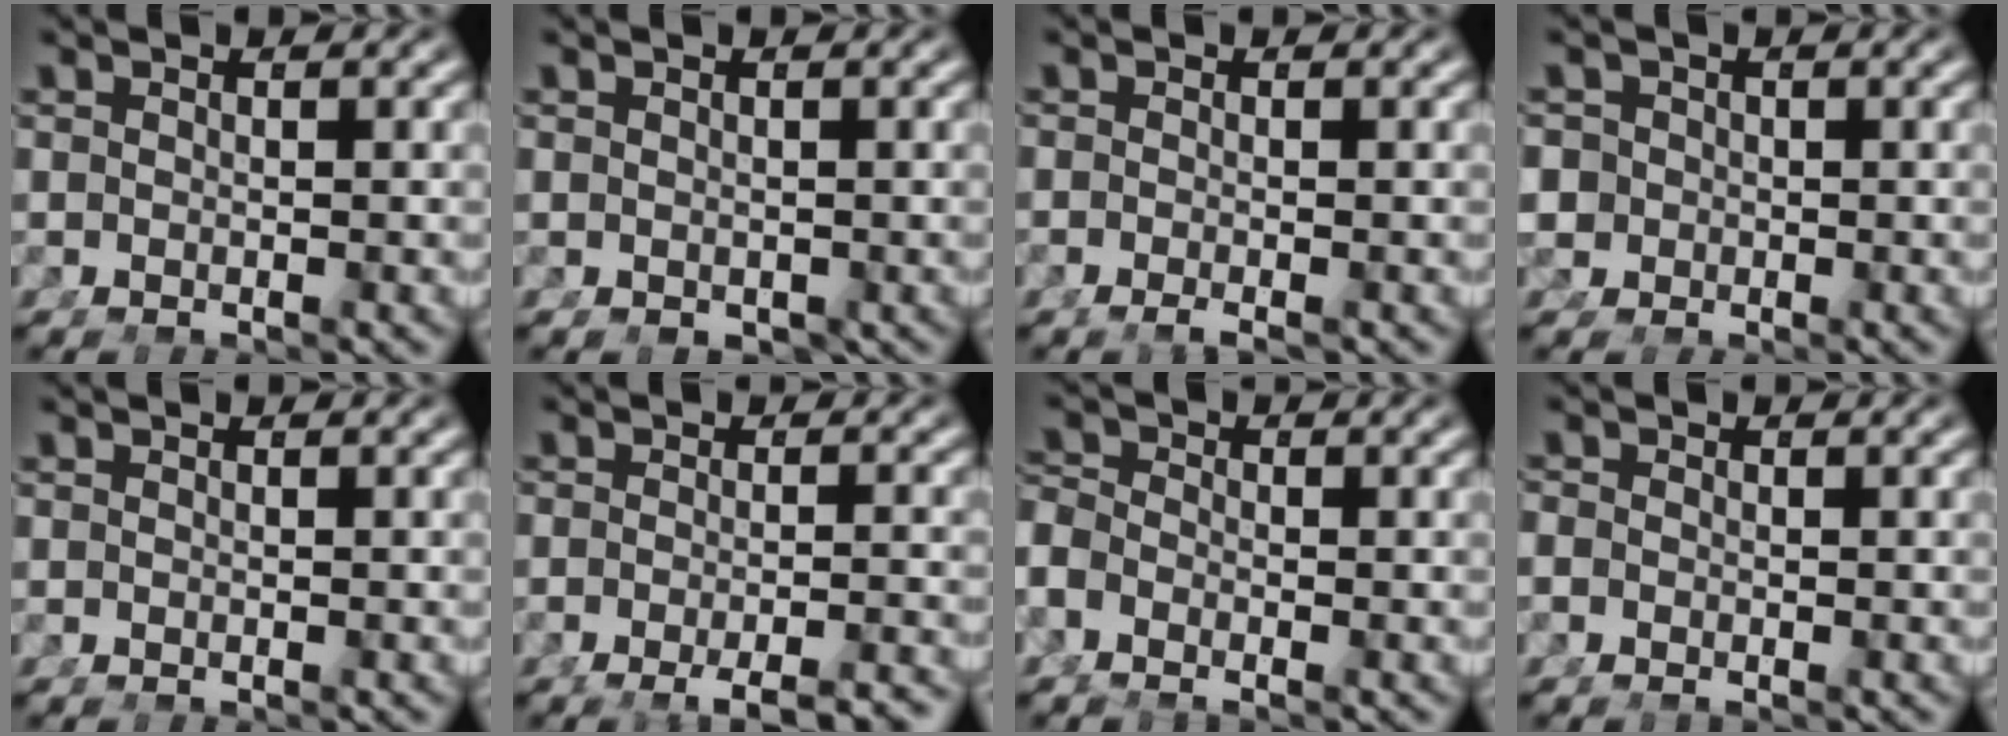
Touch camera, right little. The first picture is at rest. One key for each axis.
{"total": 1.3, "fx": -0.8, "fy": 0.9, "fz": 0.5, "tx": -0.008, "ty": -0.016, "tz": -0.003}
{"total": 1.4, "fx": -1.1, "fy": 0.2, "fz": 0.8, "tx": -0.010, "ty": -0.003, "tz": -0.019}
{"total": 4.0, "fx": -1.1, "fy": 3.6, "fz": 1.1, "tx": -0.035, "ty": -0.022, "tz": -0.014}
{"total": 0.0}
{"total": 3.9, "fx": -3.2, "fy": 0.7, "fz": 2.2, "tx": -0.028, "ty": -0.003, "tz": -0.052}
{"total": 2.2, "fx": -1.0, "fy": 1.5, "fz": 1.2, "tx": -0.032, "ty": -0.013, "tz": -0.017}
{"total": 1.1, "fx": -0.5, "fy": 0.7, "fz": 0.6, "tx": -0.015, "ty": -0.003, "tz": -0.011}